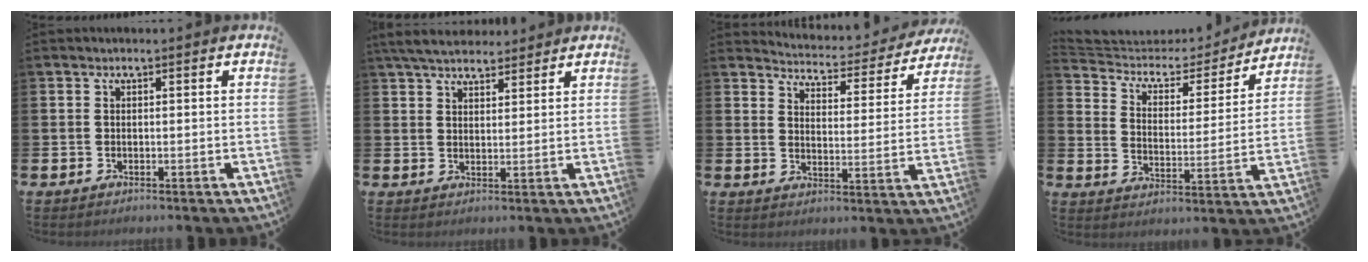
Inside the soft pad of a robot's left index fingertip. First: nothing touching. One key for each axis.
{"total": 5.4, "fx": 5.0, "fy": 1.4, "fz": 1.4, "tx": -0.040, "ty": -0.015, "tz": 0.091}
{"total": 4.4, "fx": 4.3, "fy": 0.7, "fz": 0.5, "tx": -0.030, "ty": -0.041, "tz": 0.069}
{"total": 5.4, "fx": 4.6, "fy": 2.7, "fz": 1.2, "tx": -0.058, "ty": -0.035, "tz": 0.071}